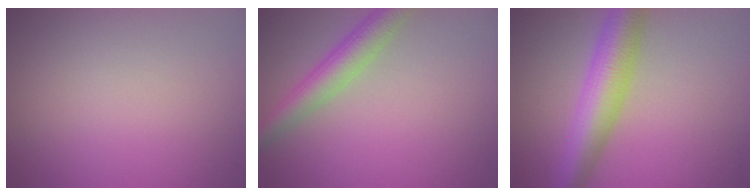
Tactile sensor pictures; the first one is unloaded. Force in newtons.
{"total": 3.9, "press": 3.9, "slide": 0.1}
{"total": 6.5, "press": 6.5, "slide": 0.2}